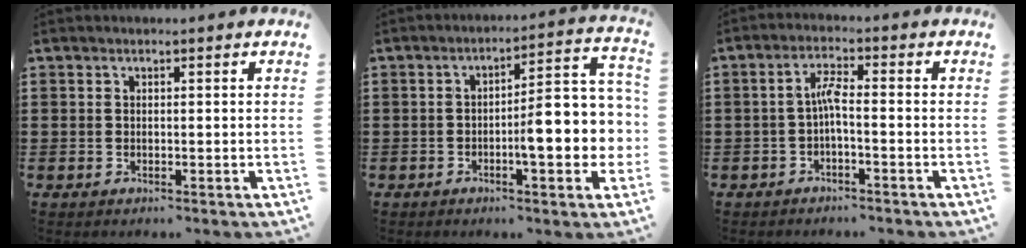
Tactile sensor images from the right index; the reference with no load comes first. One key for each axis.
{"total": 10.1, "fx": -1.7, "fy": 2.7, "fz": 9.6, "tx": -0.121, "ty": -0.023, "tz": -0.036}
{"total": 3.3, "fx": -1.0, "fy": 0.6, "fz": 3.1, "tx": -0.059, "ty": 0.006, "tz": -0.021}